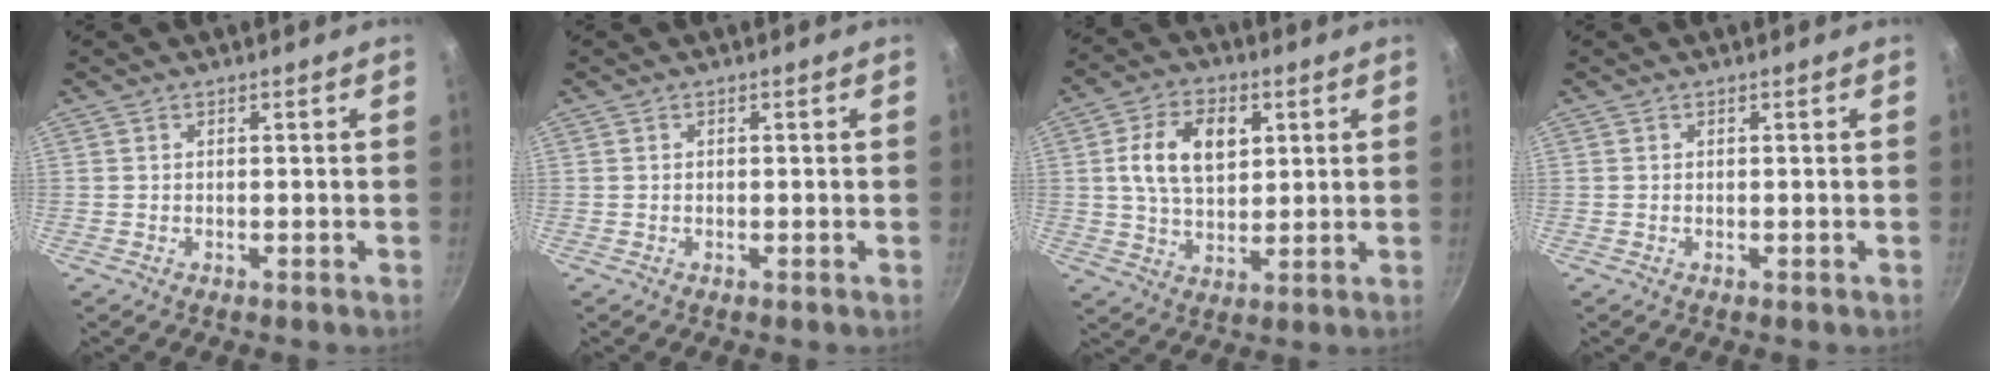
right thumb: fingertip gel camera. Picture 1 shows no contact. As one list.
[{"total": 0.0}, {"total": 11.7, "force": [2.9, 7.5, 8.5], "torque": [-0.134, 0.000, 0.047]}, {"total": 0.0}]